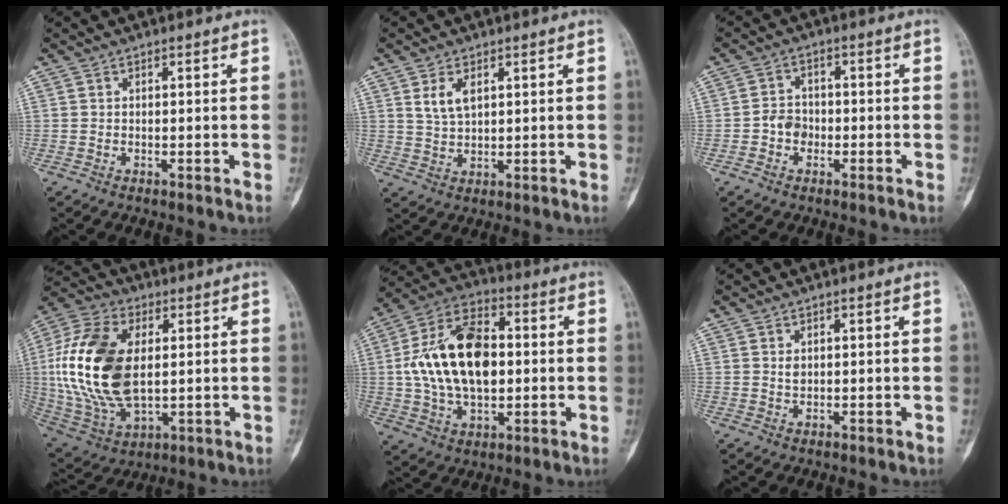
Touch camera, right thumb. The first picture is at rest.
{"total": 4.4, "force": [1.9, 2.4, 3.2], "torque": [-0.057, -0.008, 0.042]}
{"total": 3.8, "force": [-1.3, 3.1, 1.8], "torque": [-0.015, 0.015, -0.030]}
{"total": 23.3, "force": [3.0, 13.9, 18.4], "torque": [-0.374, -0.010, 0.055]}
{"total": 19.5, "force": [0.8, 11.7, 15.6], "torque": [-0.263, 0.019, 0.014]}
{"total": 1.3, "force": [0.4, 0.9, 0.9], "torque": [-0.007, -0.003, 0.007]}